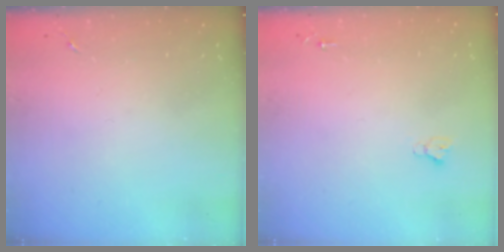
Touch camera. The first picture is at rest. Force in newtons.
{"total": 2.7, "press": 2.7, "slide": 0.0}